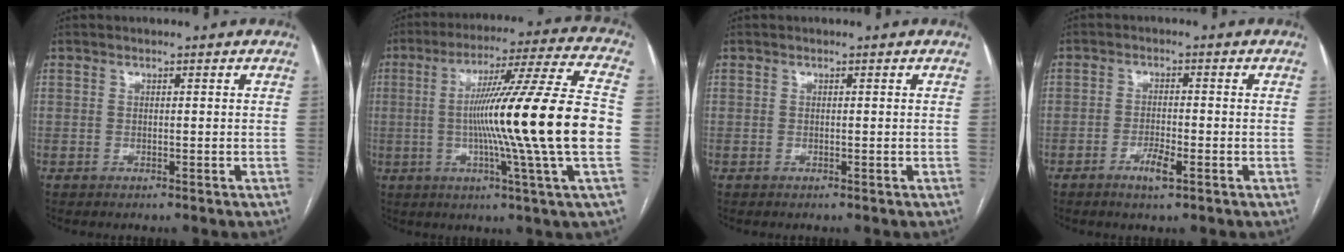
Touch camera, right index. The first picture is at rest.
{"total": 22.2, "force": [-1.9, -2.2, 22.0], "torque": [-0.332, -0.003, -0.049]}
{"total": 0.0}
{"total": 3.4, "force": [-1.8, 0.6, 2.8], "torque": [-0.052, -0.001, -0.032]}